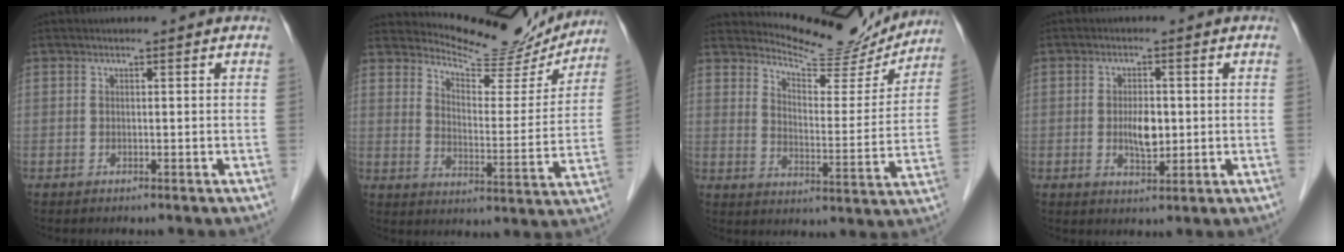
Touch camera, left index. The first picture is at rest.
{"total": 14.4, "force": [14.0, 2.3, 2.1], "torque": [-0.034, -0.037, 0.185]}
{"total": 13.5, "force": [13.3, 2.0, 1.7], "torque": [-0.029, -0.034, 0.177]}
{"total": 4.1, "force": [-0.2, 1.8, 3.7], "torque": [-0.069, -0.003, 0.001]}